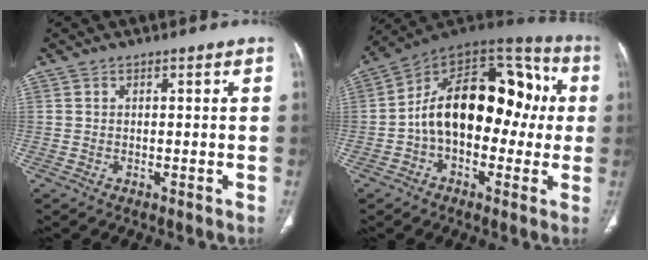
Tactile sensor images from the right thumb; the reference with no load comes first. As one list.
[{"total": 22.3, "force": [0.2, 13.8, 17.5], "torque": [-0.235, 0.059, -0.006]}]